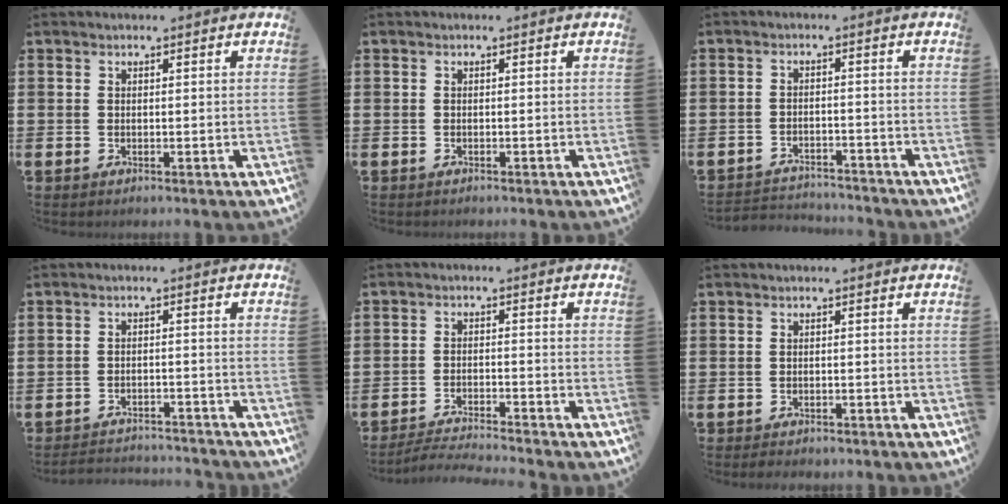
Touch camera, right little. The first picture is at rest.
{"total": 0.0}
{"total": 2.6, "force": [-2.6, 0.2, -0.3], "torque": [-0.004, 0.001, -0.057]}
{"total": 2.6, "force": [-2.6, 0.0, -0.1], "torque": [-0.005, 0.004, -0.056]}
{"total": 2.9, "force": [-2.9, -0.2, 0.5], "torque": [-0.008, 0.001, -0.059]}
{"total": 1.0, "force": [-1.0, 0.2, 0.1], "torque": [-0.006, 0.001, -0.022]}